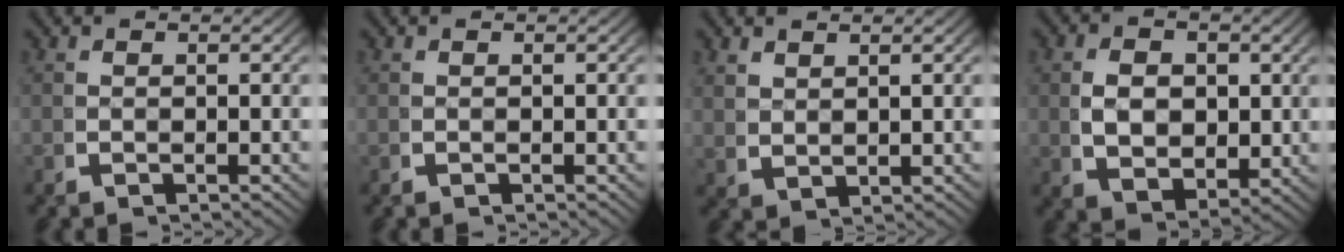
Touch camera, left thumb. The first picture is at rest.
{"total": 0.0}
{"total": 1.7, "force": [1.5, 0.5, 0.6], "torque": [-0.011, 0.001, 0.043]}
{"total": 6.3, "force": [0.4, 4.5, 4.4], "torque": [-0.081, -0.027, 0.023]}